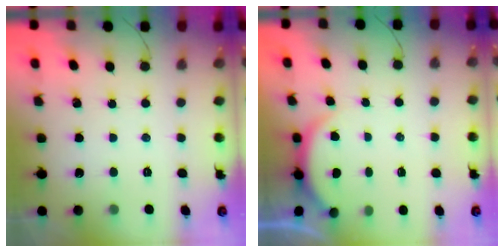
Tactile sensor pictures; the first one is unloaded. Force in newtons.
{"total": 2.5, "press": 2.5, "slide": 0.6}